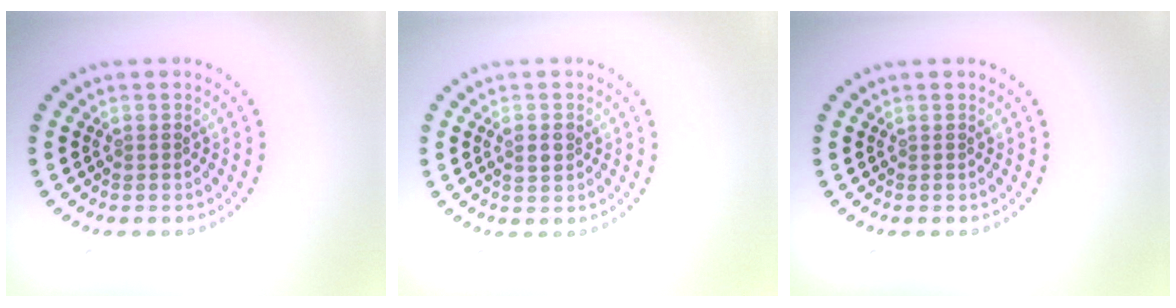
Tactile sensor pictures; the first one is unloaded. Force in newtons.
{"total": 1.4, "press": 1.4, "slide": 0.2}
{"total": 0.0}